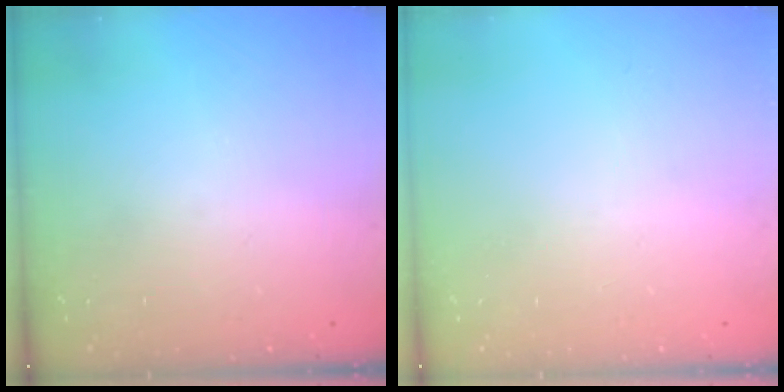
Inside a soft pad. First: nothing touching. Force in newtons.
{"total": 0.0}